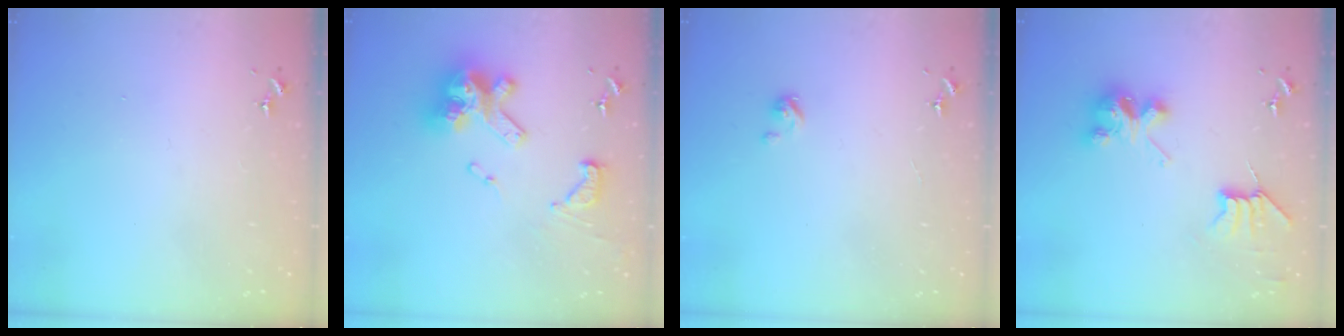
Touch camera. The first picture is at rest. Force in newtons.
{"total": 20.1, "press": 20.0, "slide": 1.8}
{"total": 2.9, "press": 2.9, "slide": 0.2}
{"total": 8.3, "press": 8.3, "slide": 0.1}